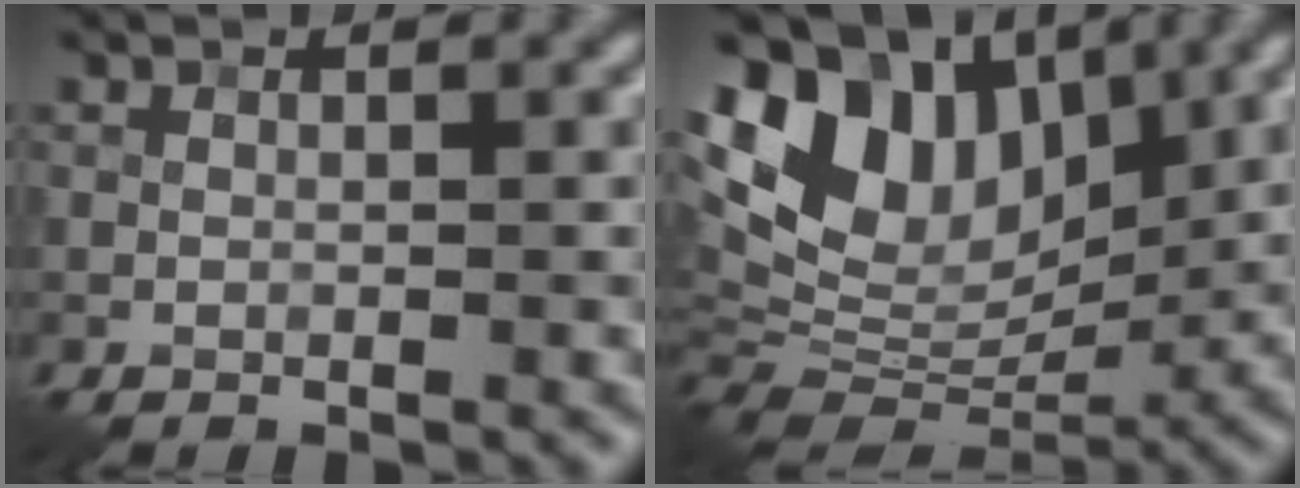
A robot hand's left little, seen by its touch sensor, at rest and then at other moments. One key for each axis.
{"total": 11.6, "fx": 4.5, "fy": 7.7, "fz": 7.3, "tx": -0.140, "ty": 0.013, "tz": 0.081}